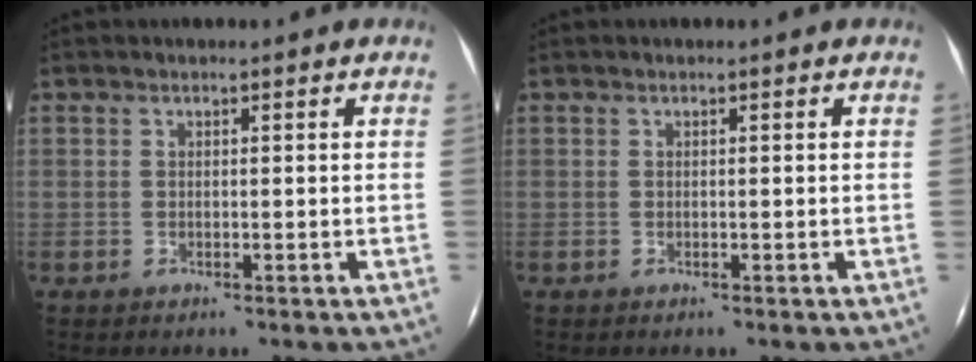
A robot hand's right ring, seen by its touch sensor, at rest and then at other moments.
{"total": 0.0}